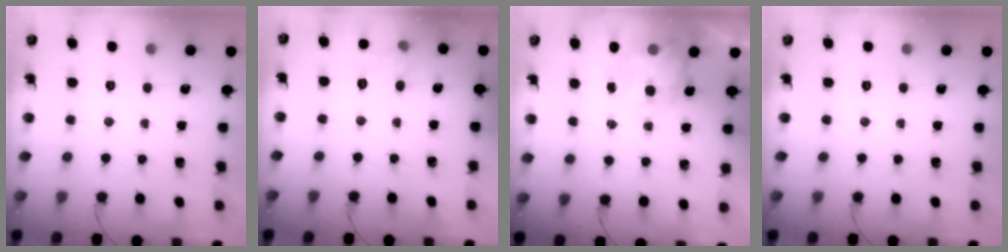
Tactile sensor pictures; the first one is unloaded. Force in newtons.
{"total": 5.5, "press": 5.2, "slide": 1.8}
{"total": 7.2, "press": 7.1, "slide": 1.0}
{"total": 0.0}